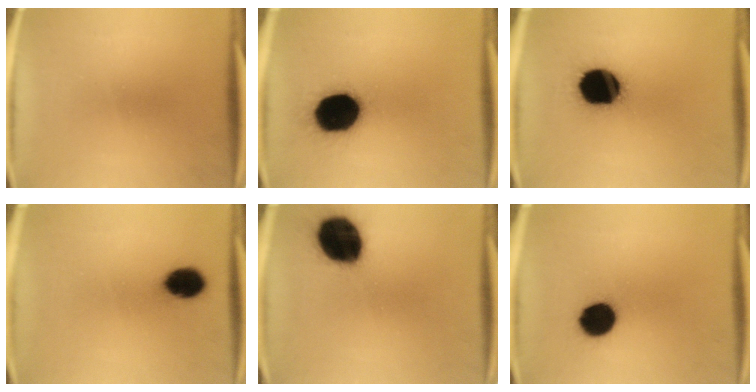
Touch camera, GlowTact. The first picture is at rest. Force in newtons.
{"total": 19.6}
{"total": 19.9}
{"total": 7.9}
{"total": 18.5}
{"total": 10.8}